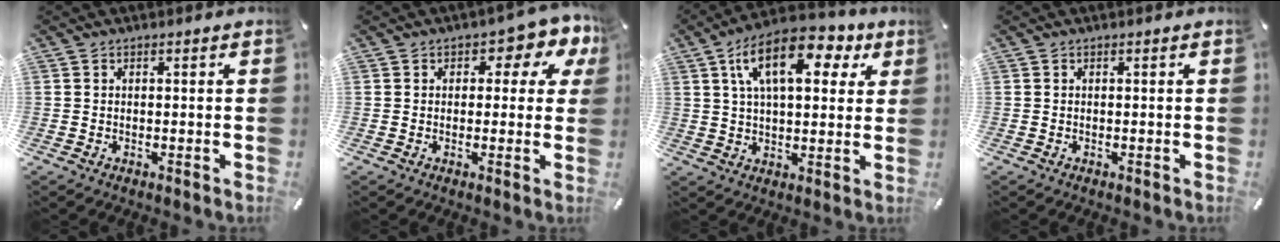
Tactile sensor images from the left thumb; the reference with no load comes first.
{"total": 5.2, "force": [1.8, 3.2, 3.7], "torque": [-0.039, -0.004, 0.023]}
{"total": 15.5, "force": [6.6, 7.9, 11.6], "torque": [-0.180, -0.008, 0.108]}
{"total": 0.0}